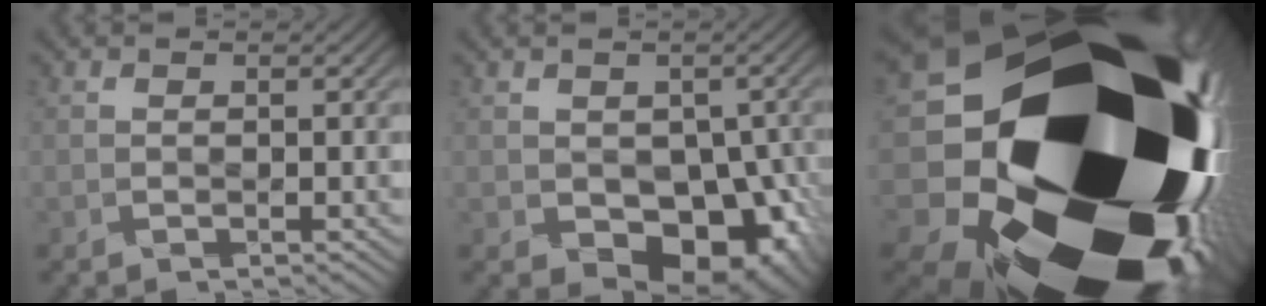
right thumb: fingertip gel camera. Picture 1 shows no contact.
{"total": 10.6, "force": [-2.7, 8.2, 6.2], "torque": [-0.082, -0.013, -0.050]}
{"total": 23.5, "force": [-3.3, 17.5, 15.2], "torque": [-0.238, -0.039, -0.111]}